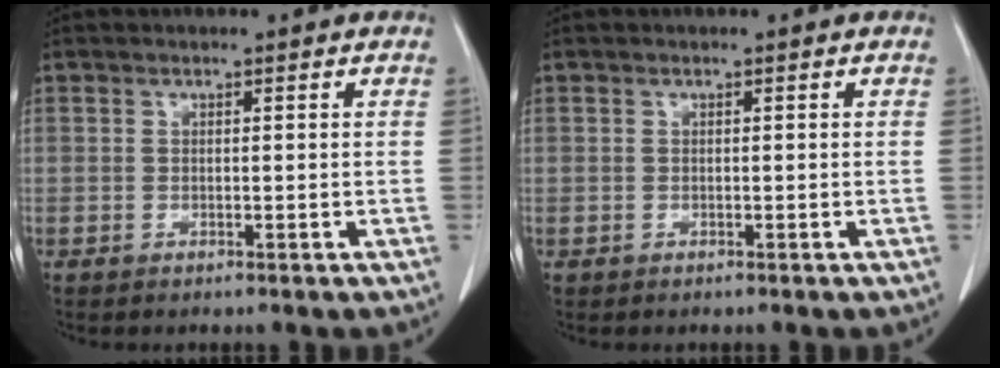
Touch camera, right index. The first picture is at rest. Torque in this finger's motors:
{"motor_torque": [-0.02, 0.04, -0.05, -0.05]}